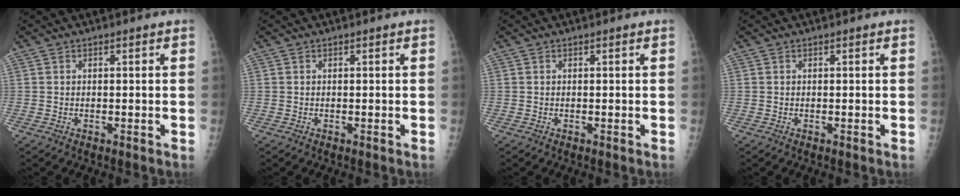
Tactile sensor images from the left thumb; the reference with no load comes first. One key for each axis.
{"total": 0.0}
{"total": 0.0}
{"total": 0.0}